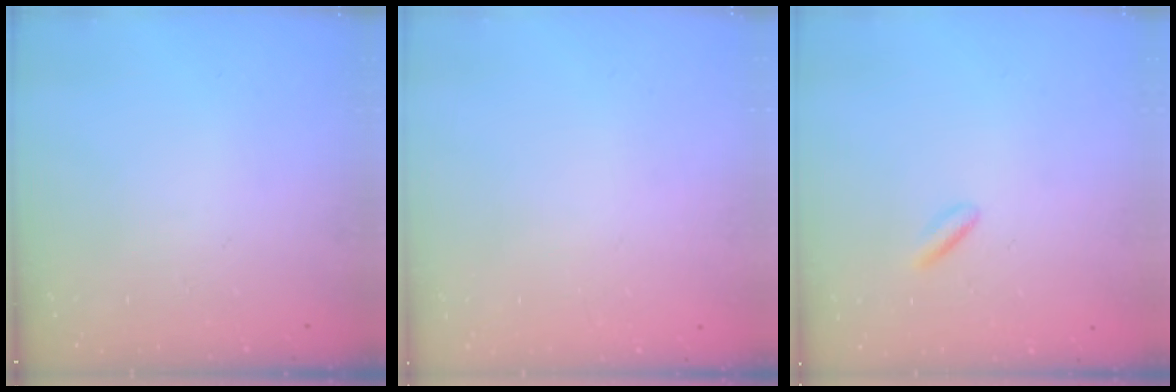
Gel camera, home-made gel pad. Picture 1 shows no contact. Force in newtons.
{"total": 2.2, "press": 2.2, "slide": 0.1}
{"total": 2.3, "press": 2.1, "slide": 1.0}